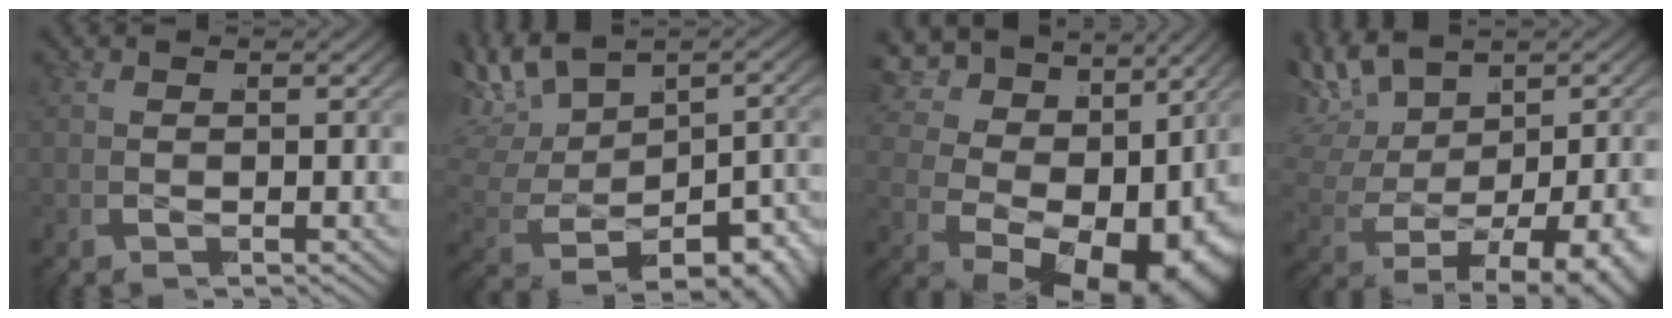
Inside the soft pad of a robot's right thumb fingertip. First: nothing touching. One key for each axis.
{"total": 8.7, "fx": 0.0, "fy": 6.0, "fz": 6.3, "tx": -0.149, "ty": -0.022, "tz": 0.014}
{"total": 15.3, "fx": -0.9, "fy": 10.5, "fz": 11.1, "tx": -0.207, "ty": -0.024, "tz": -0.010}
{"total": 9.8, "fx": -0.9, "fy": 6.1, "fz": 7.7, "tx": -0.165, "ty": -0.026, "tz": 0.004}